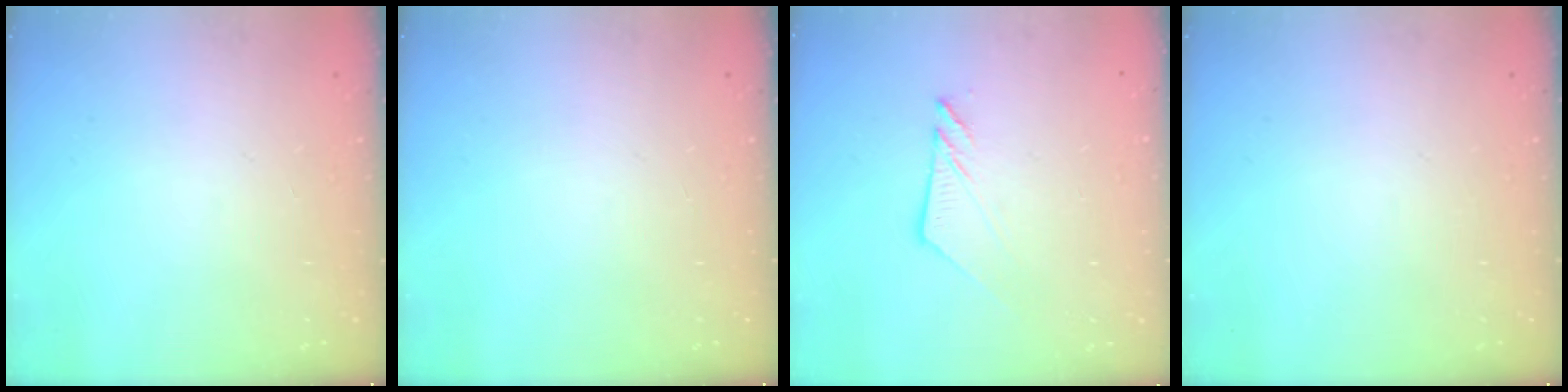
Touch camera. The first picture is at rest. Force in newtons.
{"total": 0.0}
{"total": 6.9, "press": 6.8, "slide": 0.3}
{"total": 0.0}